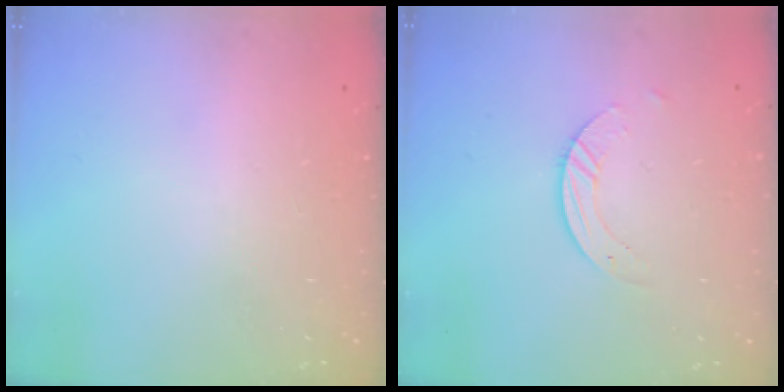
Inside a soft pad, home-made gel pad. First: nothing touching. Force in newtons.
{"total": 3.1, "press": 3.1, "slide": 0.2}